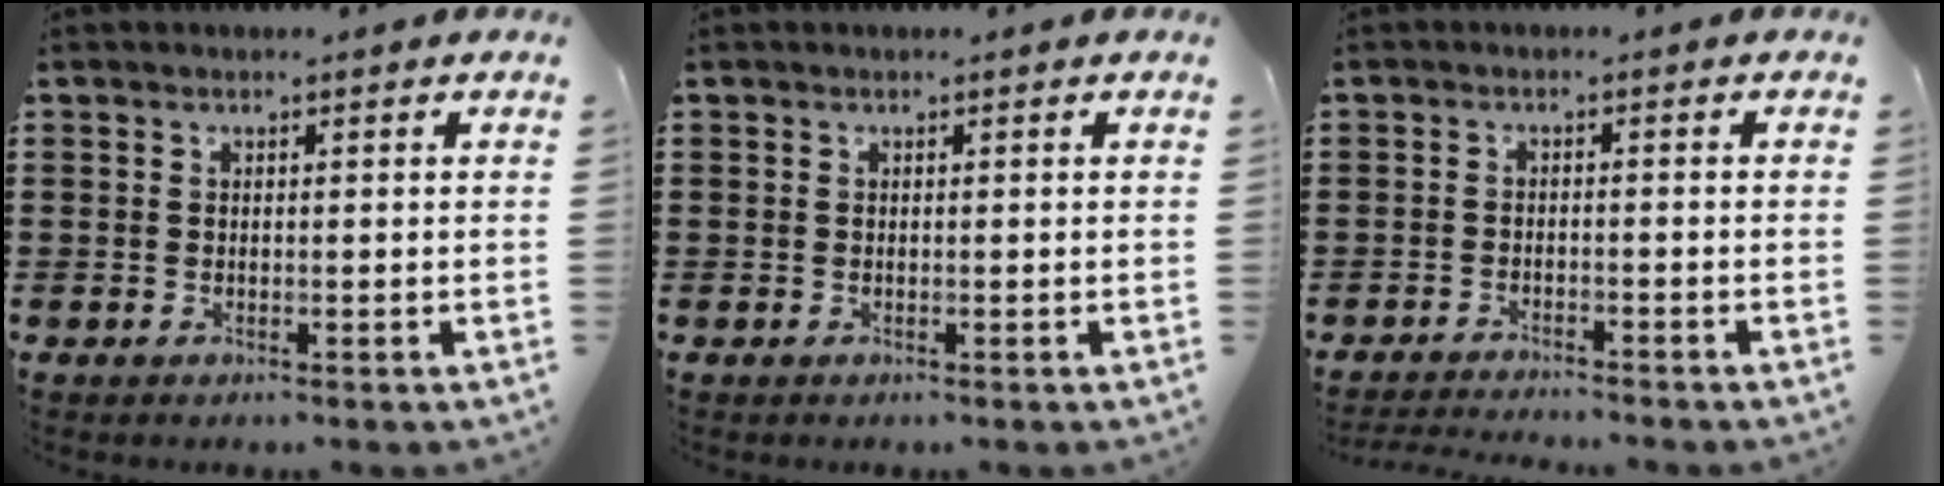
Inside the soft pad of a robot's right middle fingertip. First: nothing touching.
{"total": 0.0}
{"total": 2.2, "force": [-2.2, -0.2, 0.1], "torque": [-0.006, -0.002, -0.045]}